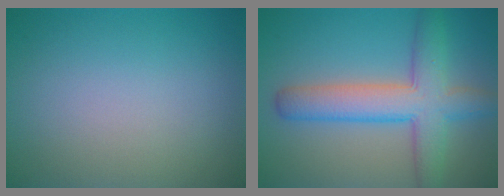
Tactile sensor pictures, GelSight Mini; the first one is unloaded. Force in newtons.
{"total": 6.8, "press": 6.8, "slide": 0.5}